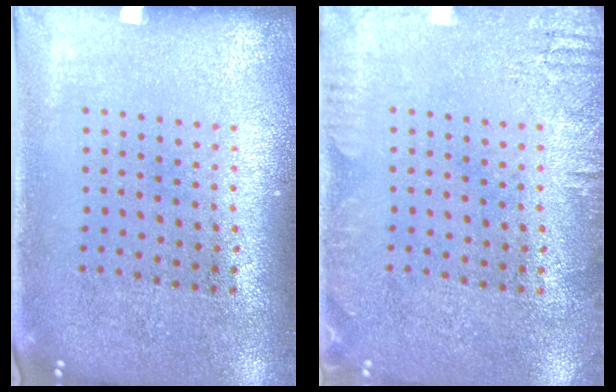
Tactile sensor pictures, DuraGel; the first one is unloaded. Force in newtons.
{"total": 2.2, "press": 2.2, "slide": 0.3}